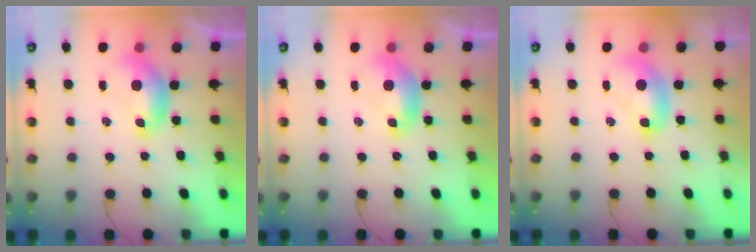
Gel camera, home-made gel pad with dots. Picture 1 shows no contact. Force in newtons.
{"total": 0.0}
{"total": 2.0, "press": 2.0, "slide": 0.2}